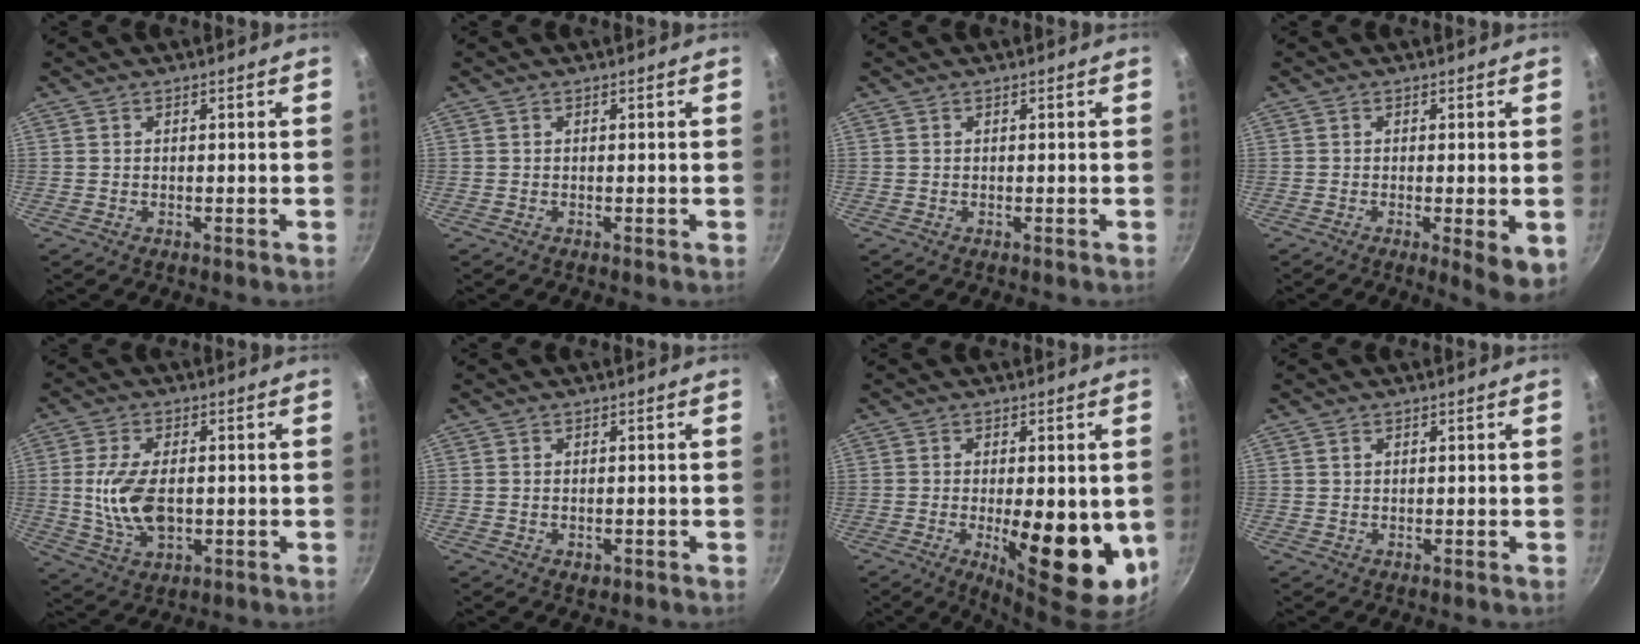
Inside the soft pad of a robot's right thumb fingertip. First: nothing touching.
{"total": 0.0}
{"total": 0.0}
{"total": 5.8, "force": [-1.3, 1.2, 5.5], "torque": [-0.068, -0.010, -0.013]}
{"total": 10.6, "force": [-0.3, 5.9, 8.8], "torque": [-0.165, 0.000, -0.004]}
{"total": 1.4, "force": [-0.5, 0.9, 1.0], "torque": [-0.013, -0.003, -0.006]}
{"total": 14.9, "force": [-2.4, 5.4, 13.7], "torque": [-0.178, -0.009, -0.023]}
{"total": 0.7, "force": [0.3, 0.5, 0.3], "torque": [-0.004, 0.002, 0.006]}